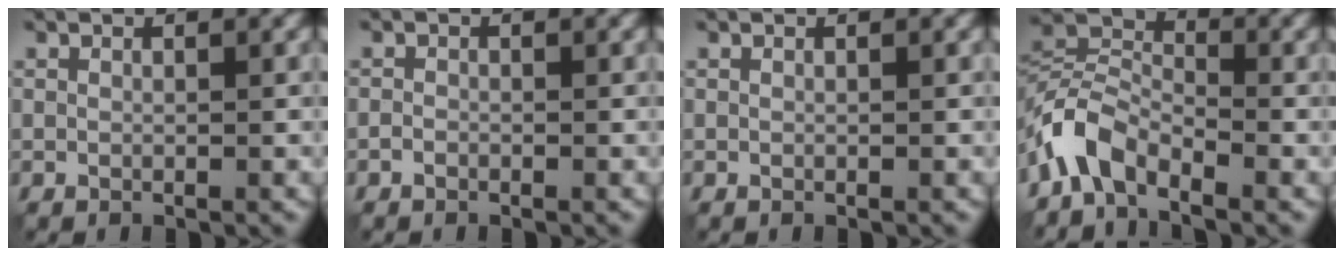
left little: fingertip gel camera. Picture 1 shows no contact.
{"total": 0.6, "force": [-0.4, 0.4, 0.2], "torque": [-0.002, -0.002, -0.009]}
{"total": 0.0}
{"total": 4.9, "force": [-3.5, 2.4, 2.5], "torque": [-0.052, 0.007, -0.083]}